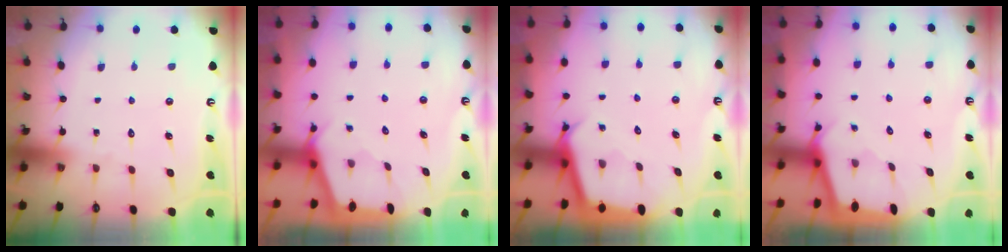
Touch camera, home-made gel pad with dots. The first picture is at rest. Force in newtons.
{"total": 2.3, "press": 2.3, "slide": 0.3}
{"total": 2.8, "press": 2.8, "slide": 0.0}
{"total": 1.7, "press": 1.6, "slide": 0.2}